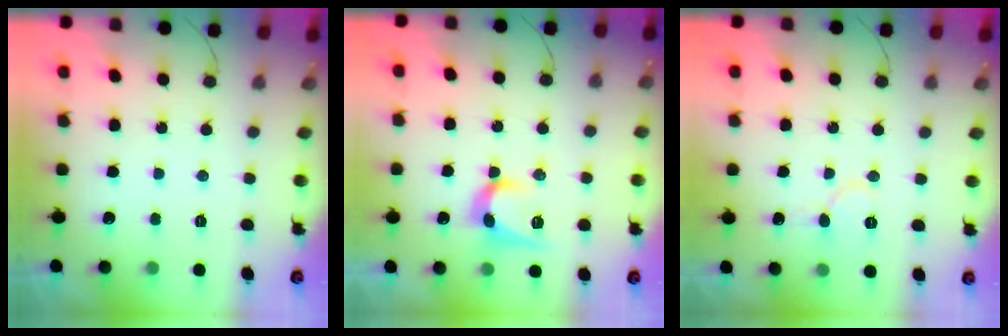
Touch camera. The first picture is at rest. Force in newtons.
{"total": 10.1, "press": 10.0, "slide": 0.7}
{"total": 5.8, "press": 5.8, "slide": 0.2}